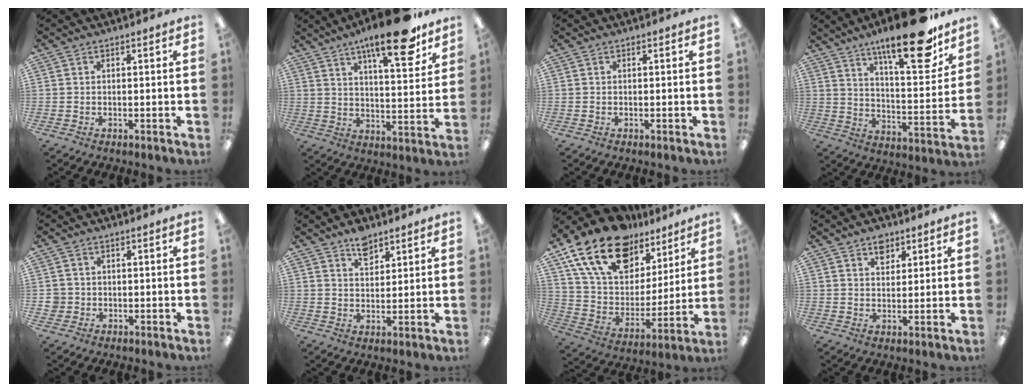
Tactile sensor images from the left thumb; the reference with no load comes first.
{"total": 17.0, "force": [11.7, 4.3, 11.6], "torque": [-0.162, -0.070, 0.180]}
{"total": 0.0}
{"total": 22.2, "force": [15.8, 5.9, 14.4], "torque": [-0.211, -0.105, 0.253]}
{"total": 2.5, "force": [-0.1, 2.5, 0.3], "torque": [-0.008, 0.005, -0.004]}
{"total": 5.8, "force": [4.3, 3.0, 2.5], "torque": [-0.029, -0.022, 0.073]}
{"total": 21.2, "force": [14.4, 11.9, 10.1], "torque": [-0.188, -0.076, 0.264]}
{"total": 4.5, "force": [3.1, 2.8, 1.7], "torque": [-0.008, -0.014, 0.052]}